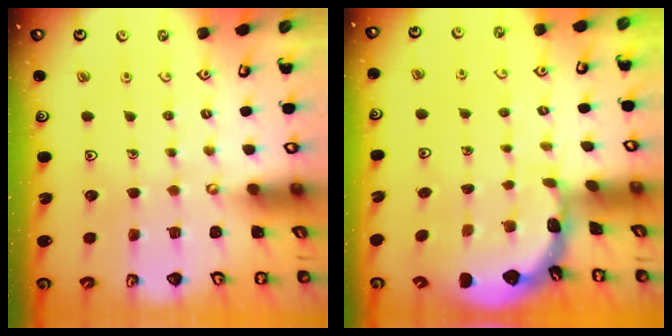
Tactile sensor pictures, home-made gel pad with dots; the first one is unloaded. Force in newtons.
{"total": 1.7, "press": 1.7, "slide": 0.1}